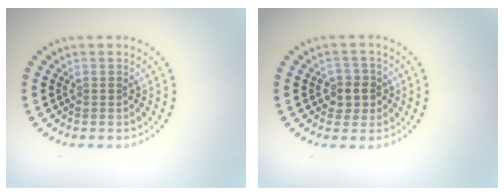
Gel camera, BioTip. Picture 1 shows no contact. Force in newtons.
{"total": 2.4, "press": 2.2, "slide": 0.9}